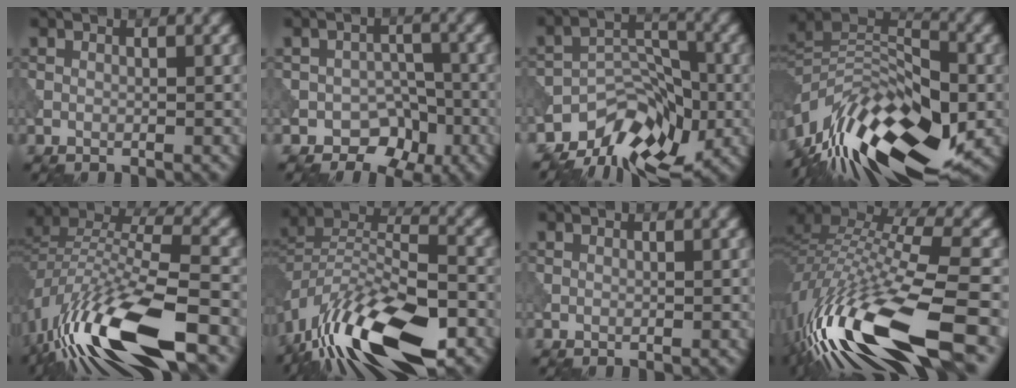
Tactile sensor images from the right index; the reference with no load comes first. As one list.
[{"total": 4.1, "force": [-2.4, 2.9, 1.5], "torque": [-0.002, 0.008, -0.041]}, {"total": 7.6, "force": [-5.6, 3.7, 3.5], "torque": [-0.038, -0.008, -0.102]}, {"total": 14.6, "force": [-7.1, 5.7, 11.5], "torque": [-0.215, 0.020, -0.137]}, {"total": 13.9, "force": [-8.3, 4.1, 10.4], "torque": [-0.210, 0.001, -0.153]}, {"total": 13.8, "force": [-8.9, 5.0, 9.3], "torque": [-0.179, 0.001, -0.165]}, {"total": 0.0}, {"total": 15.4, "force": [-6.8, 4.4, 13.0], "torque": [-0.278, 0.010, -0.121]}]